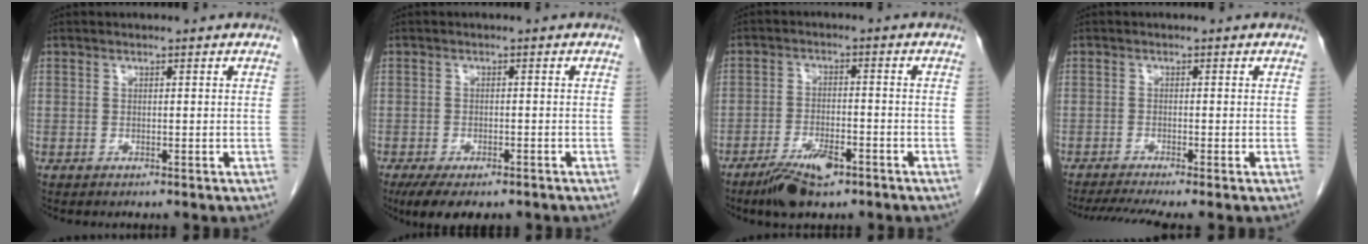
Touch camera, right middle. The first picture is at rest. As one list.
[{"total": 7.0, "force": [-5.1, 2.7, 4.0], "torque": [-0.057, -0.009, -0.075]}, {"total": 6.6, "force": [-4.3, 2.2, 4.4], "torque": [-0.087, -0.006, -0.071]}, {"total": 5.1, "force": [-4.1, -0.5, 3.0], "torque": [-0.050, -0.011, -0.068]}]